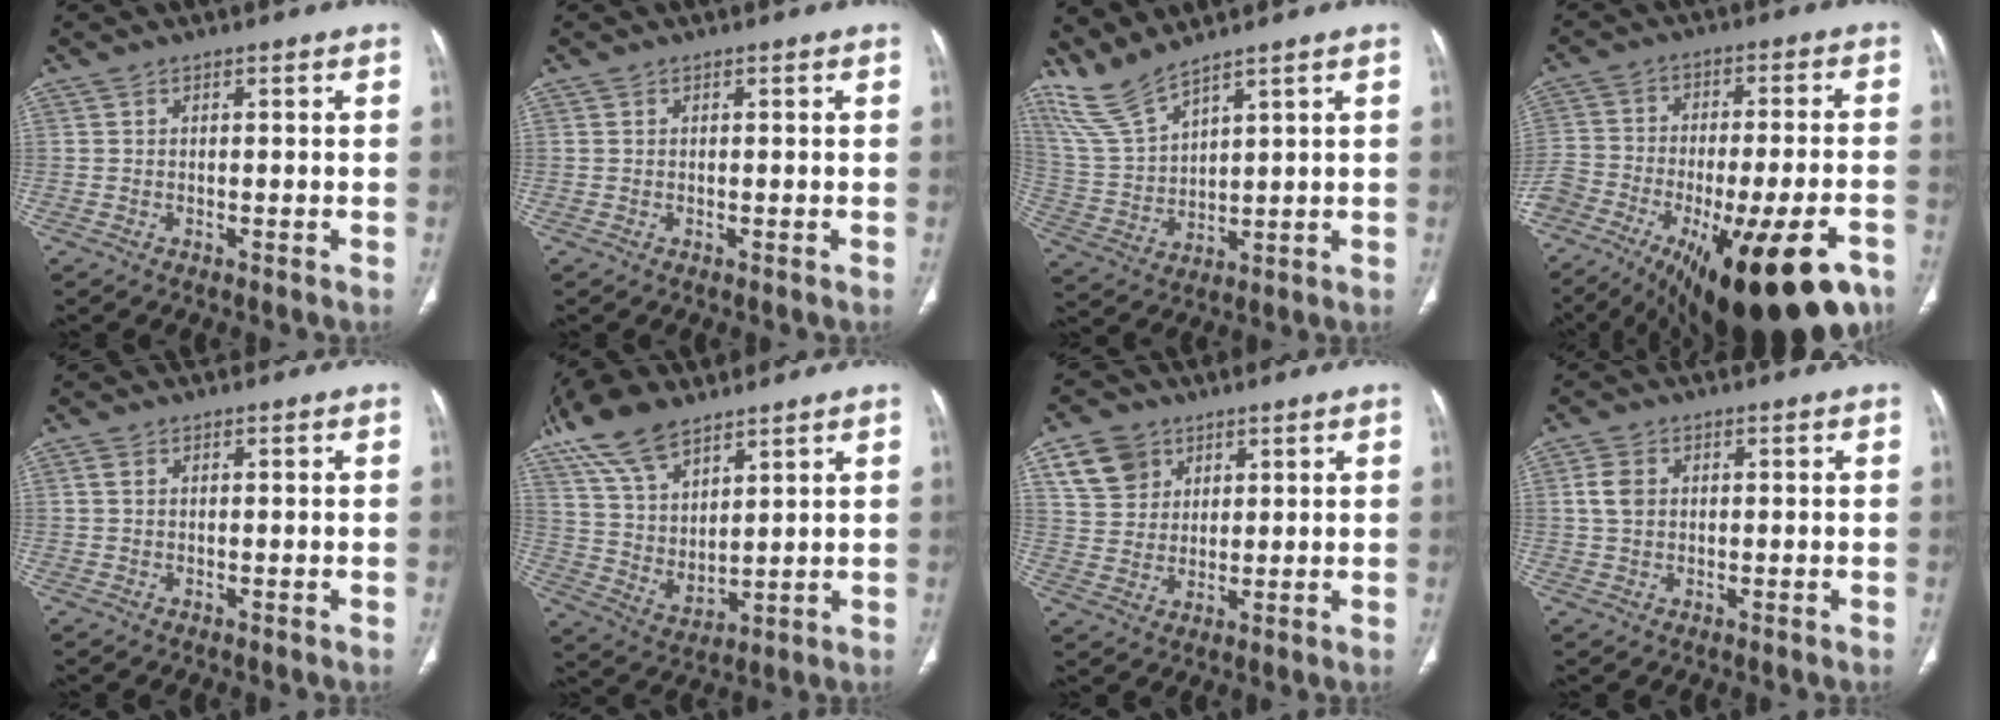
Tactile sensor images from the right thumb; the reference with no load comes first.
{"total": 0.0}
{"total": 8.4, "force": [7.5, 1.3, 3.5], "torque": [-0.083, -0.037, 0.175]}
{"total": 31.9, "force": [-17.7, 11.7, 23.9], "torque": [-0.393, 0.022, -0.270]}
{"total": 1.0, "force": [0.2, 0.7, 0.6], "torque": [-0.016, 0.002, 0.005]}
{"total": 14.4, "force": [9.6, 6.9, 8.1], "torque": [-0.135, -0.032, 0.193]}
{"total": 8.4, "force": [4.2, 6.7, 2.9], "torque": [-0.033, -0.011, 0.085]}
{"total": 3.6, "force": [0.5, 2.8, 2.2], "torque": [-0.042, 0.005, 0.008]}